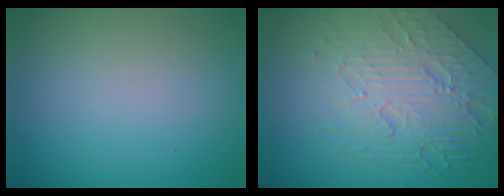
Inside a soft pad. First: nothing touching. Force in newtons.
{"total": 8.4, "press": 5.7, "slide": 6.2}